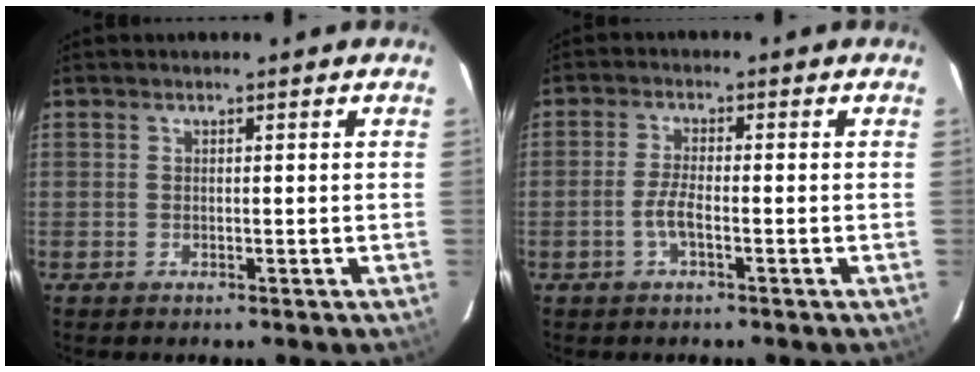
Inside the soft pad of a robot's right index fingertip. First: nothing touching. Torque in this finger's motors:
{"motor_torque": [0.62, -0.41, 0.40, 0.09]}